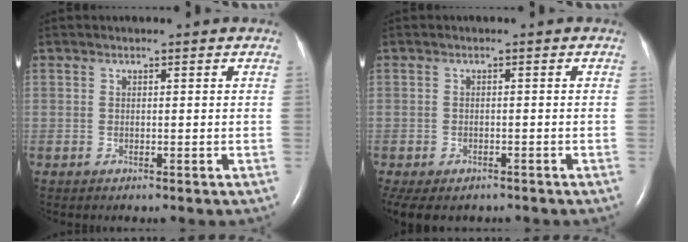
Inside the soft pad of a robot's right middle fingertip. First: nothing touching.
{"total": 9.0, "force": [-6.3, 5.0, 4.0], "torque": [-0.094, -0.012, -0.081]}